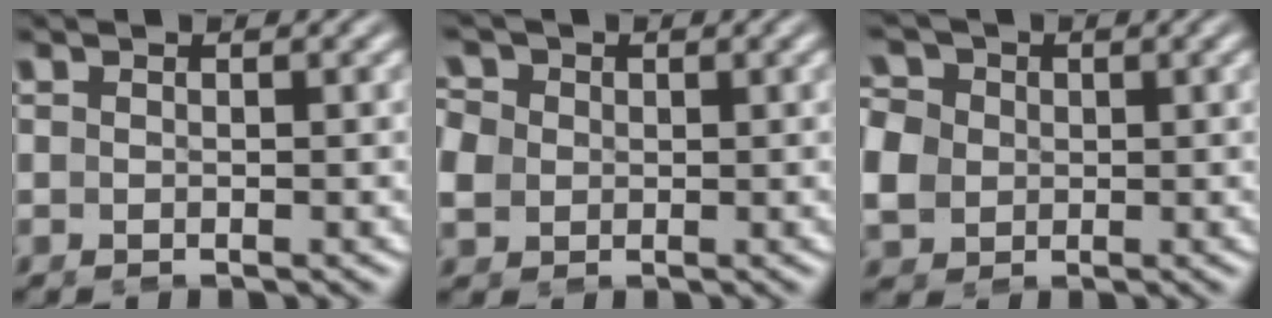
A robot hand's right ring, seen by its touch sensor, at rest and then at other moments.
{"total": 5.1, "force": [0.6, 4.6, 2.3], "torque": [-0.060, -0.008, 0.009]}
{"total": 7.9, "force": [0.9, 7.0, 3.6], "torque": [-0.083, -0.009, 0.010]}